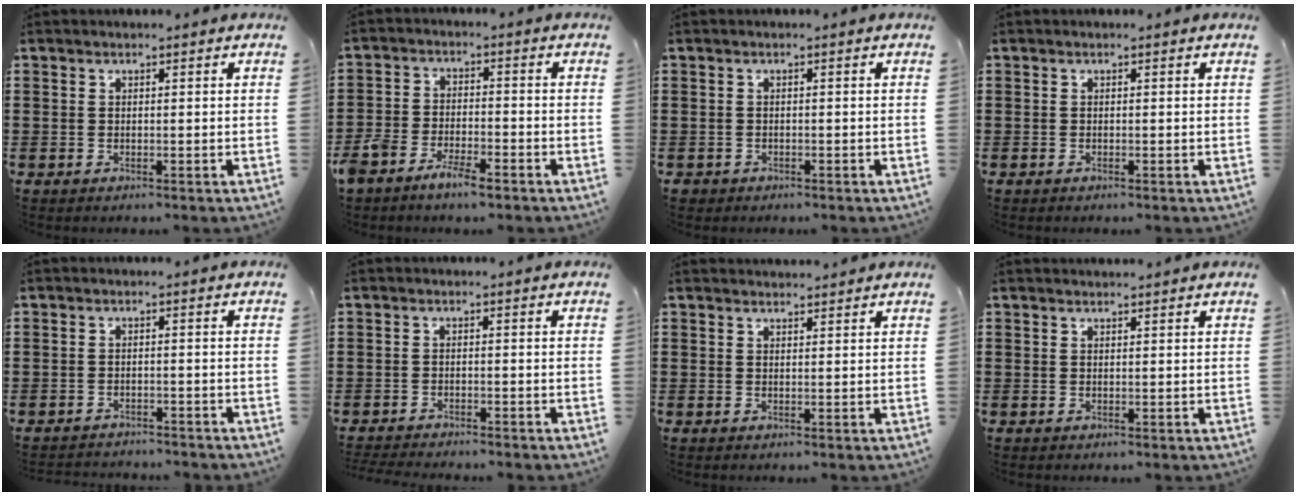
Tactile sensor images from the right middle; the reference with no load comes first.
{"total": 4.9, "force": [-4.2, 1.3, 2.0], "torque": [-0.060, -0.002, -0.089]}
{"total": 0.7, "force": [-0.6, 0.4, 0.0], "torque": [-0.002, 0.001, -0.013]}
{"total": 0.0}
{"total": 1.7, "force": [-1.7, 0.1, 0.0], "torque": [-0.006, 0.001, -0.035]}
{"total": 2.0, "force": [-2.0, 0.0, 0.1], "torque": [-0.004, -0.001, -0.042]}
{"total": 1.4, "force": [1.4, 0.0, -0.1], "torque": [-0.002, -0.001, 0.027]}
{"total": 1.2, "force": [1.2, -0.1, 0.0], "torque": [-0.002, -0.003, 0.024]}